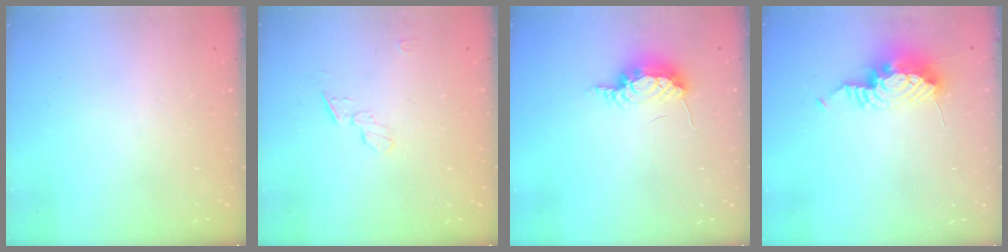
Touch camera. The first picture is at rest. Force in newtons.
{"total": 5.2, "press": 5.2, "slide": 0.3}
{"total": 7.8, "press": 7.5, "slide": 1.9}
{"total": 15.8, "press": 12.2, "slide": 10.0}